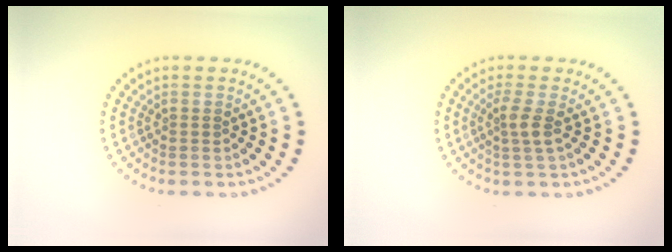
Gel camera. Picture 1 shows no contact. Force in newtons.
{"total": 2.0, "press": 1.4, "slide": 1.4}